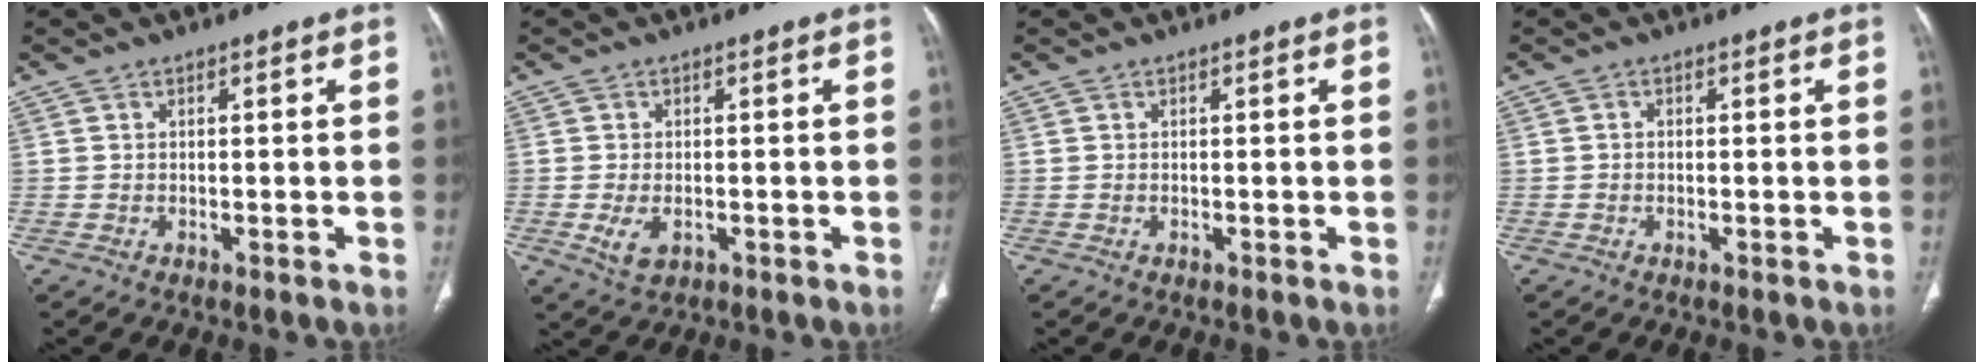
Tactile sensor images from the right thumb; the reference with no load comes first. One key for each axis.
{"total": 3.8, "fx": -1.0, "fy": 2.3, "fz": 2.9, "tx": -0.058, "ty": -0.004, "tz": -0.012}
{"total": 0.0}
{"total": 0.5, "fx": -0.1, "fy": 0.5, "fz": 0.2, "tx": -0.003, "ty": 0.002, "tz": -0.005}